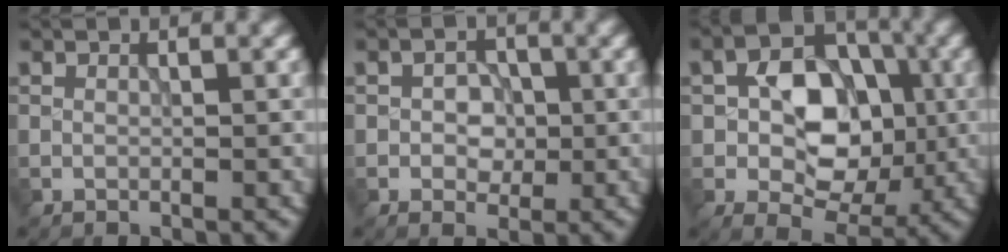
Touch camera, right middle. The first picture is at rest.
{"total": 2.6, "force": [-0.2, 2.0, 1.7], "torque": [-0.023, -0.001, -0.006]}
{"total": 8.1, "force": [-0.3, 5.6, 5.8], "torque": [-0.081, 0.008, -0.011]}